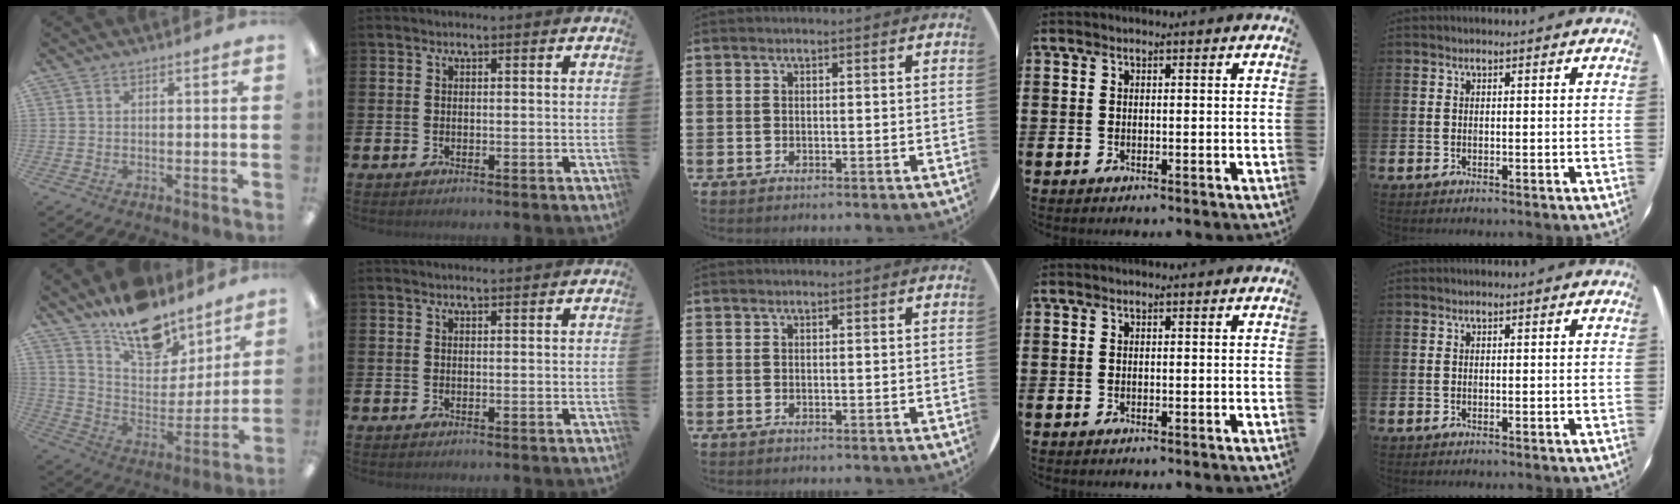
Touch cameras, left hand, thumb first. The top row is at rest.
{"thumb": {"total": 16.5, "force": [13.2, 7.8, 5.9], "torque": [-0.105, -0.097, 0.239]}, "index": {"total": 0.8, "force": [0.8, -0.1, 0.0], "torque": [0.012, -0.007, 0.012]}}